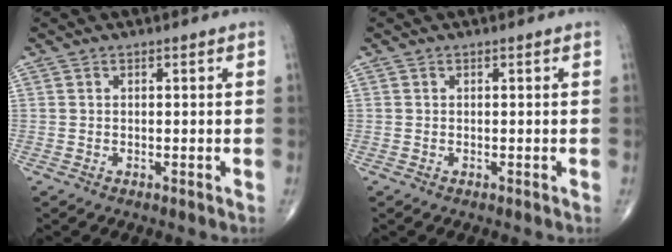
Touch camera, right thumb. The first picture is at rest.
{"total": 0.0}